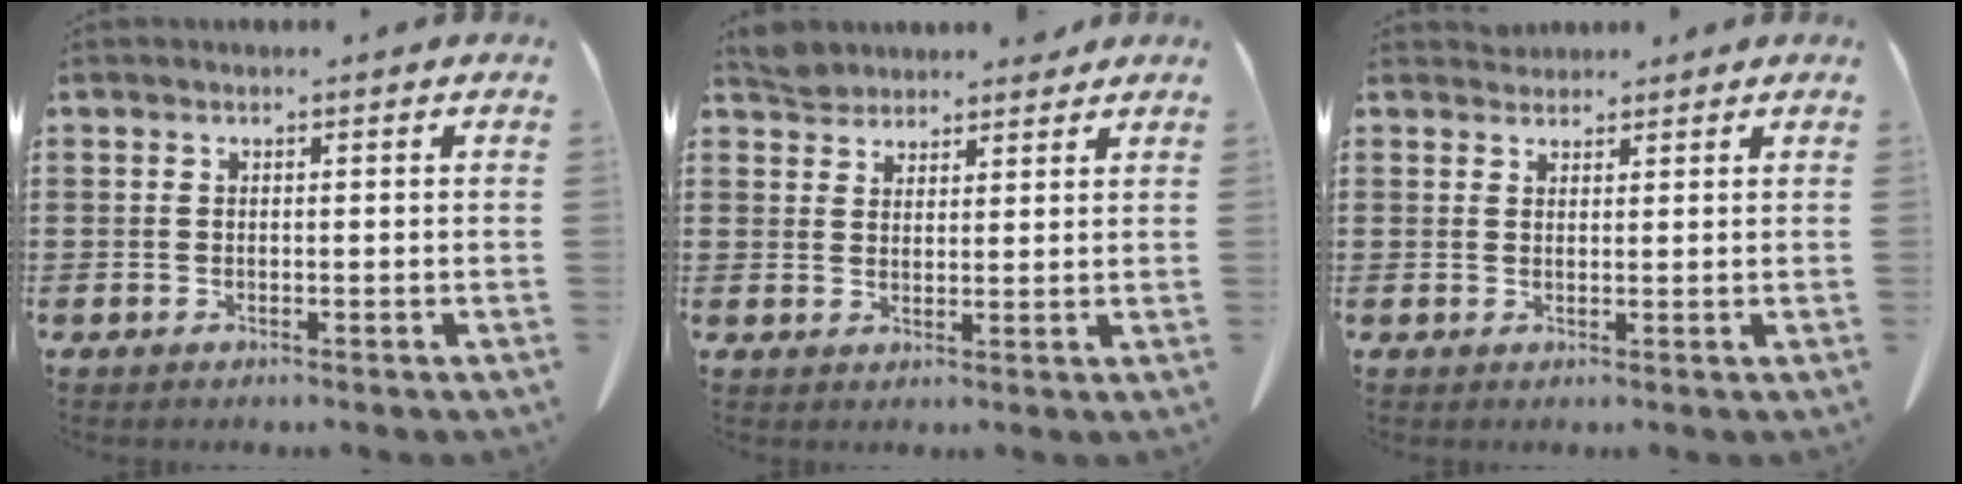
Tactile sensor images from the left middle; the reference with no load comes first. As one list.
[{"total": 4.4, "force": [4.2, 1.3, 0.6], "torque": [-0.025, -0.006, 0.083]}, {"total": 1.8, "force": [1.7, 0.6, 0.0], "torque": [-0.005, 0.002, 0.036]}]